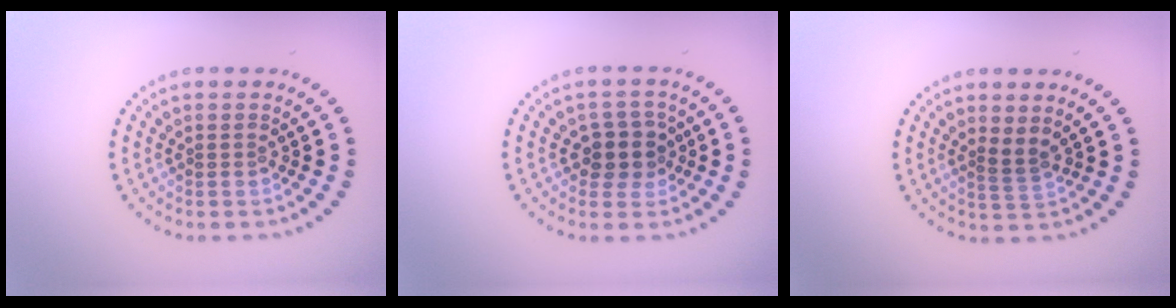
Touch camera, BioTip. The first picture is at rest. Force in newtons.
{"total": 2.8, "press": 2.5, "slide": 1.2}
{"total": 1.5, "press": 1.0, "slide": 1.2}